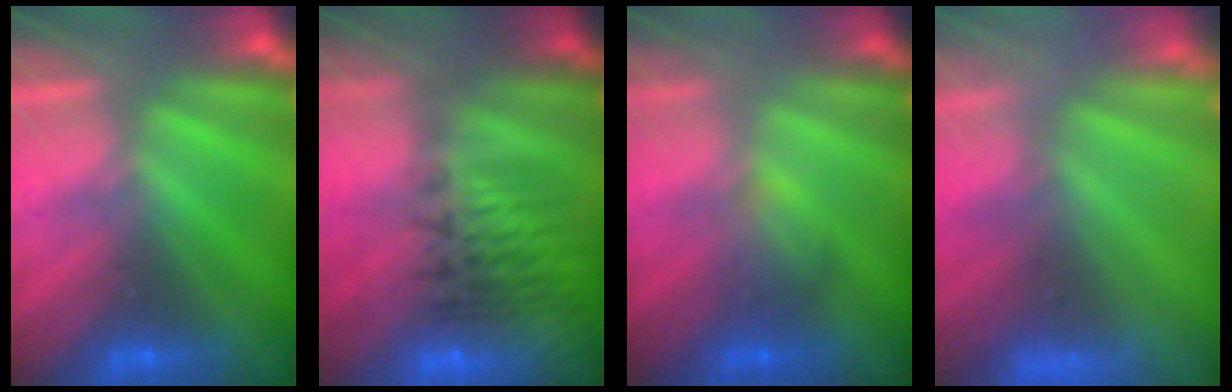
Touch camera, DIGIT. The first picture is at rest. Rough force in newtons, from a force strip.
{"total": 12.7}
{"total": 2.0}
{"total": 7.4}